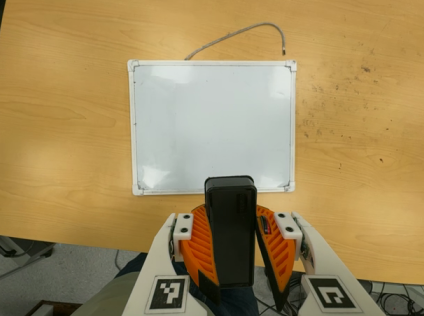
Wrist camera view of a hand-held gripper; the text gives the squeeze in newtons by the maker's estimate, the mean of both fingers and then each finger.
{"total": 11.2, "left": 10.8, "right": 11.5}